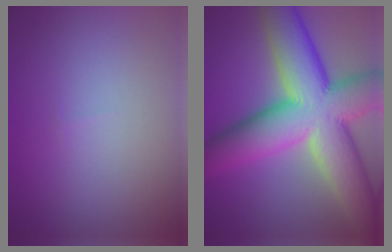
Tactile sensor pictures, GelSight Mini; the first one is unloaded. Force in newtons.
{"total": 15.2, "press": 15.2, "slide": 0.8}